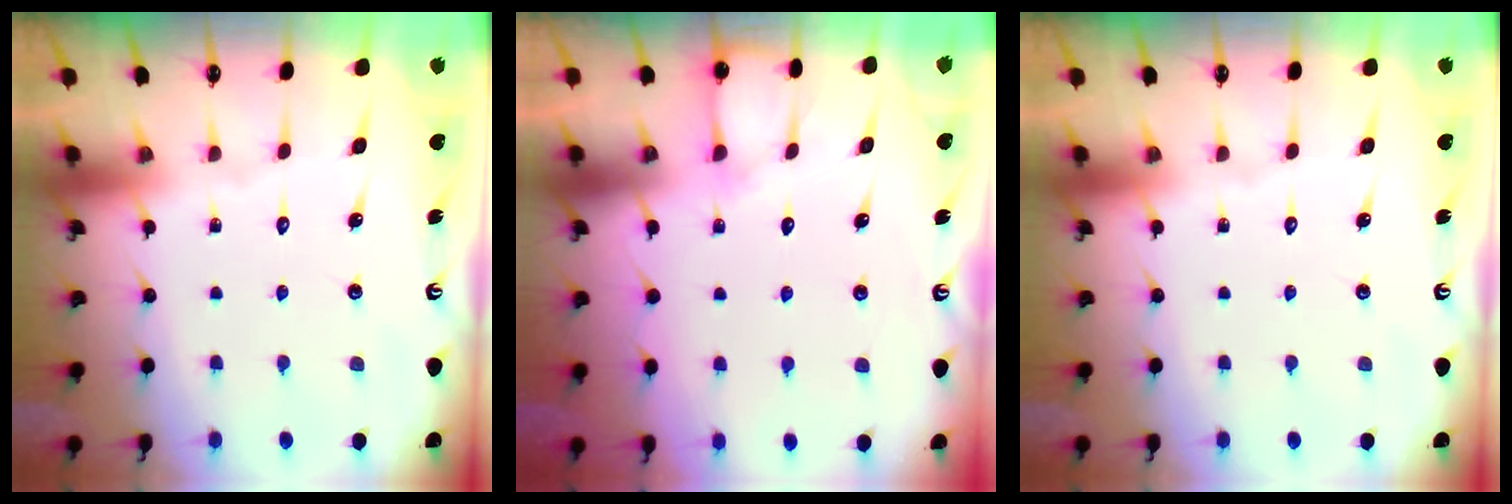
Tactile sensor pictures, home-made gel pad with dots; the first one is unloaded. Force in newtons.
{"total": 5.6, "press": 5.6, "slide": 0.6}
{"total": 0.0}